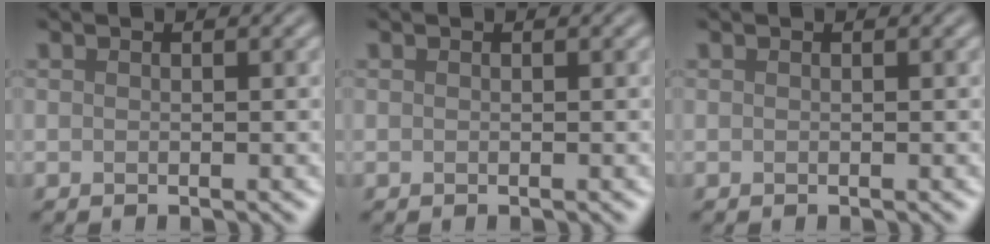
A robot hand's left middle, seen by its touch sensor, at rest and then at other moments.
{"total": 0.0}
{"total": 0.0}